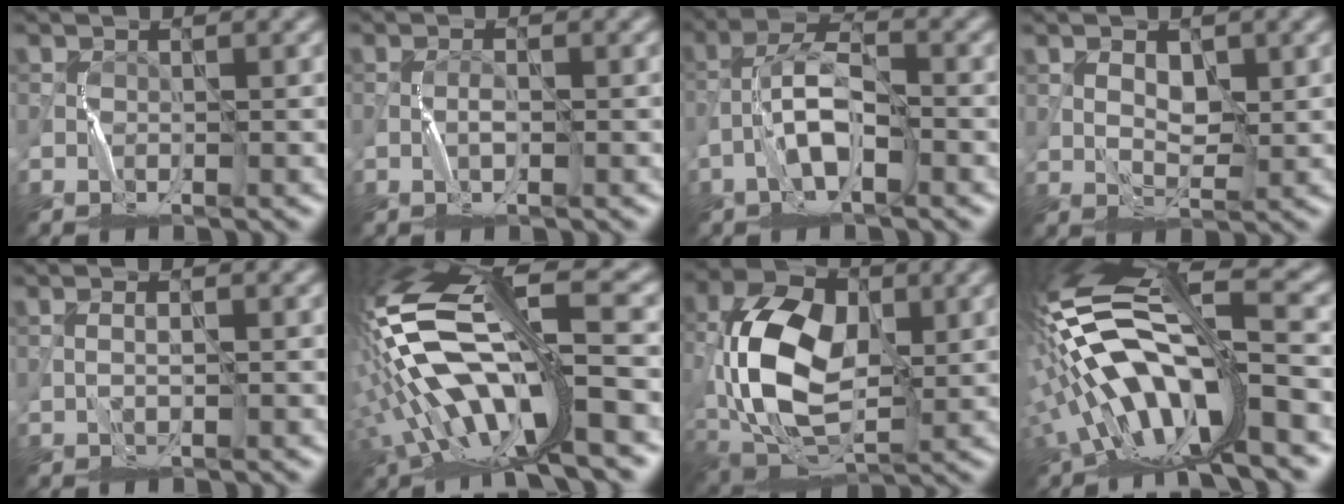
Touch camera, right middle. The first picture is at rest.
{"total": 0.8, "force": [-0.1, 0.0, 0.8], "torque": [-0.013, 0.003, 0.000]}
{"total": 4.9, "force": [-1.8, 1.7, 4.2], "torque": [-0.083, 0.015, -0.036]}
{"total": 2.3, "force": [1.2, 1.1, 1.7], "torque": [-0.025, -0.004, 0.026]}
{"total": 0.6, "force": [0.2, -0.2, 0.6], "torque": [-0.009, 0.003, 0.005]}
{"total": 15.4, "force": [-1.7, 4.4, 14.6], "torque": [-0.307, 0.016, -0.020]}
{"total": 12.3, "force": [0.7, 7.6, 9.6], "torque": [-0.207, 0.009, 0.010]}
{"total": 14.5, "force": [-3.1, 4.5, 13.4], "torque": [-0.260, 0.023, -0.047]}